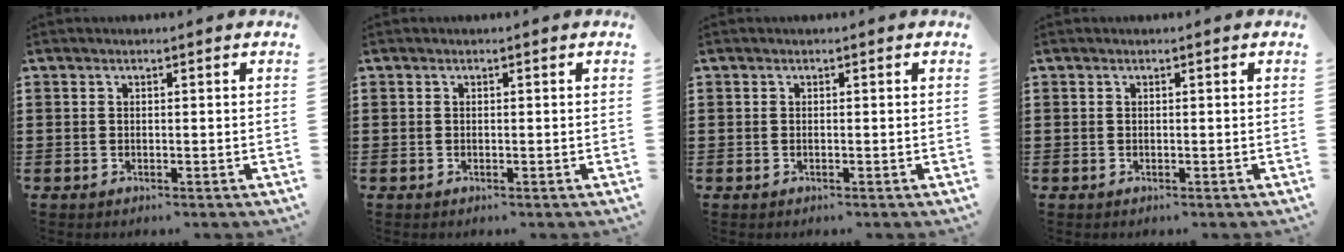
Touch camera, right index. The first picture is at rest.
{"total": 0.0}
{"total": 0.0}
{"total": 0.0}